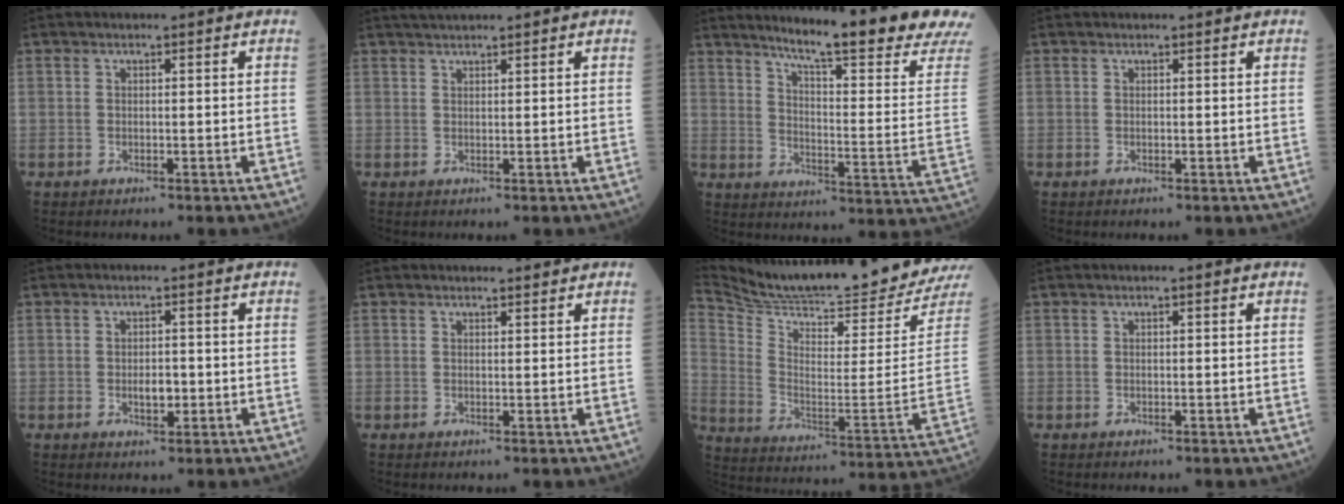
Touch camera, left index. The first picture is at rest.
{"total": 4.0, "force": [3.6, 0.5, 1.7], "torque": [-0.029, 0.028, 0.067]}
{"total": 21.8, "force": [18.6, -1.1, 11.3], "torque": [-0.166, -0.087, 0.242]}
{"total": 0.6, "force": [0.5, 0.3, 0.0], "torque": [0.002, 0.003, 0.005]}
{"total": 2.5, "force": [-0.3, 1.5, 2.0], "torque": [-0.036, 0.000, 0.002]}
{"total": 1.7, "force": [1.7, 0.4, 0.0], "torque": [-0.003, 0.005, 0.028]}
{"total": 26.5, "force": [25.1, -1.0, 8.6], "torque": [-0.171, -0.113, 0.365]}
{"total": 0.7, "force": [0.6, 0.2, 0.4], "torque": [-0.010, 0.008, 0.009]}